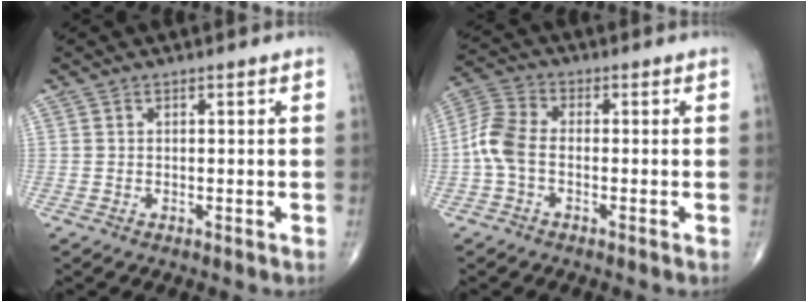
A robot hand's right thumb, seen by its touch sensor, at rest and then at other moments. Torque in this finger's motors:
{"motor_torque": [-0.06, 0.50, 0.26, -0.10, 0.07]}